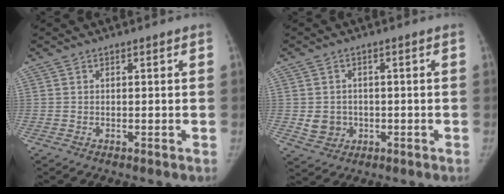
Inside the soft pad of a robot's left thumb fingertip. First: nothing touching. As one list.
[{"total": 4.8, "force": [-0.7, 4.3, 1.9], "torque": [-0.013, 0.004, -0.001]}]